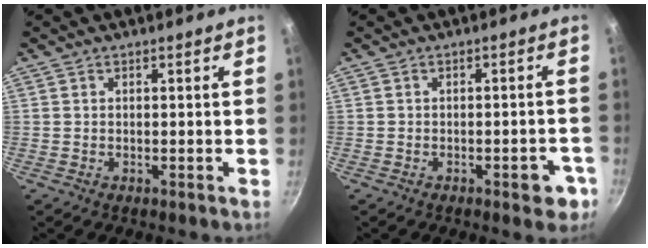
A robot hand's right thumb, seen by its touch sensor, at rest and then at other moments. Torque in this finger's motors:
{"motor_torque": [0.93, 0.50, -0.24, -0.02, 0.19]}